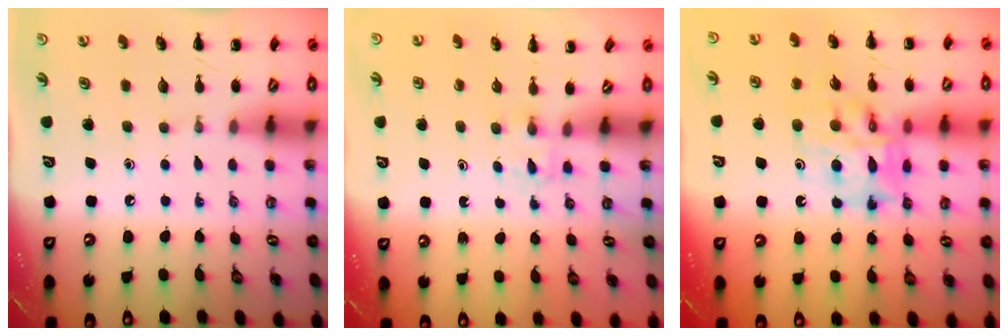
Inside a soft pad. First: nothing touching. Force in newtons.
{"total": 2.3, "press": 2.1, "slide": 1.0}
{"total": 13.6, "press": 13.0, "slide": 3.8}